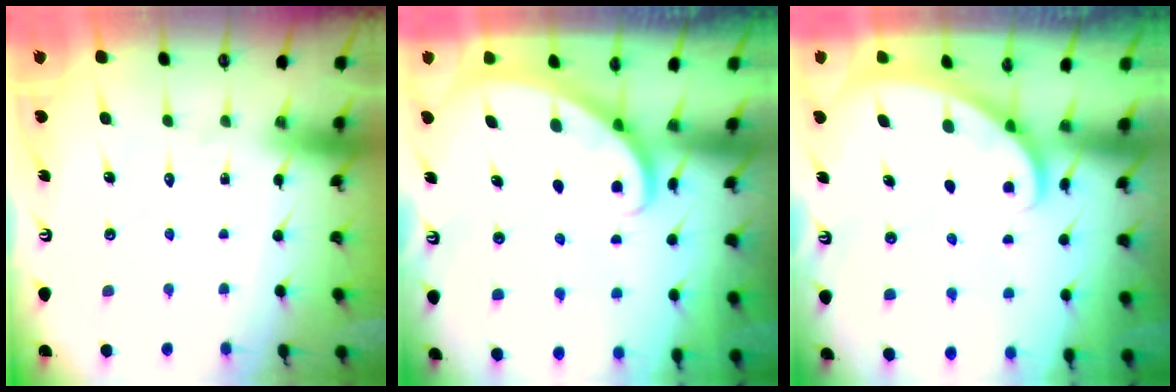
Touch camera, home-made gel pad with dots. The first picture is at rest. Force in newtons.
{"total": 2.8, "press": 2.8, "slide": 0.2}
{"total": 2.1, "press": 2.1, "slide": 0.1}